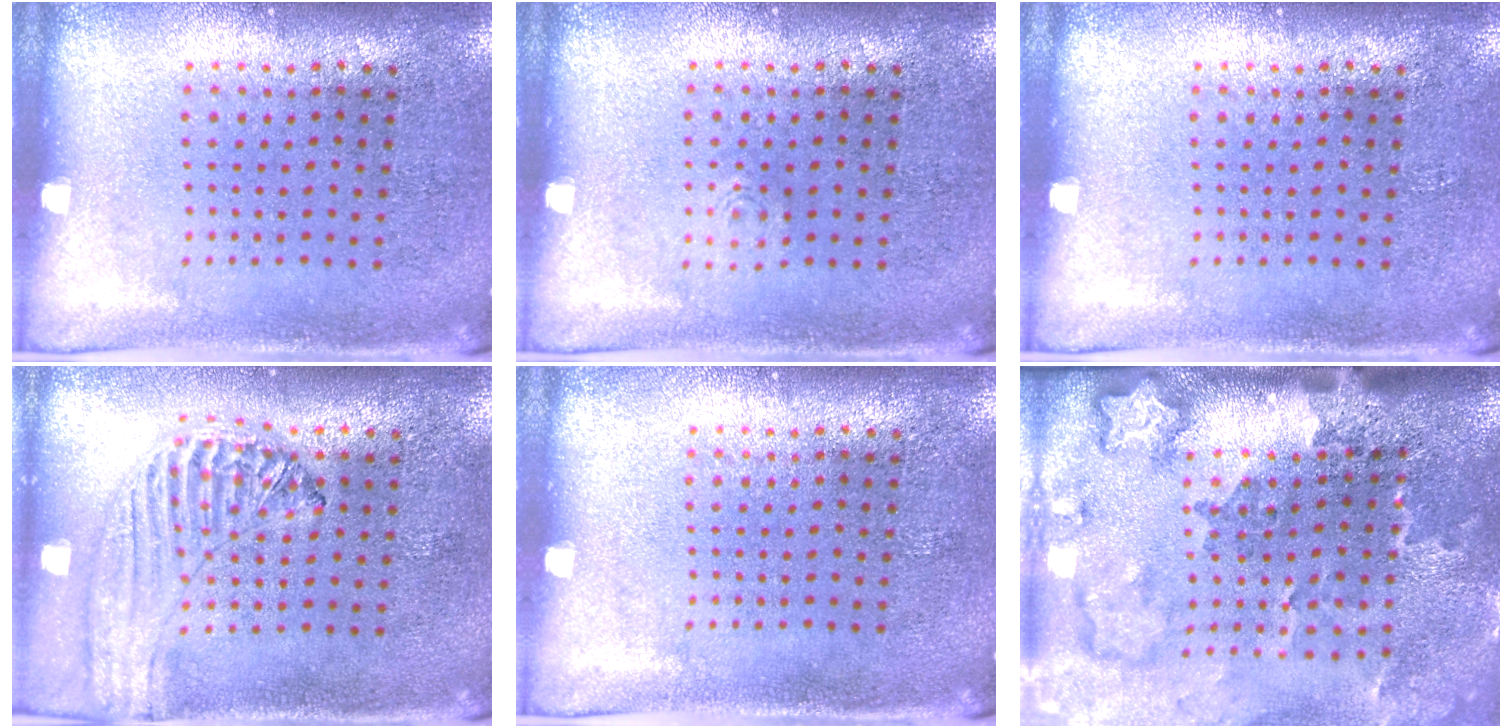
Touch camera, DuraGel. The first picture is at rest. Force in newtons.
{"total": 0.5, "press": 0.5, "slide": 0.1}
{"total": 0.0}
{"total": 1.2, "press": 1.2, "slide": 0.1}
{"total": 0.0}
{"total": 3.5, "press": 2.3, "slide": 2.6}